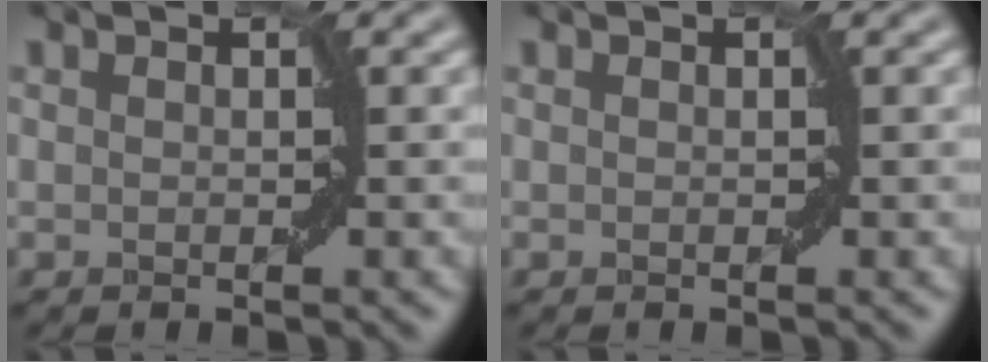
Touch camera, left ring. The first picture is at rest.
{"total": 0.0}